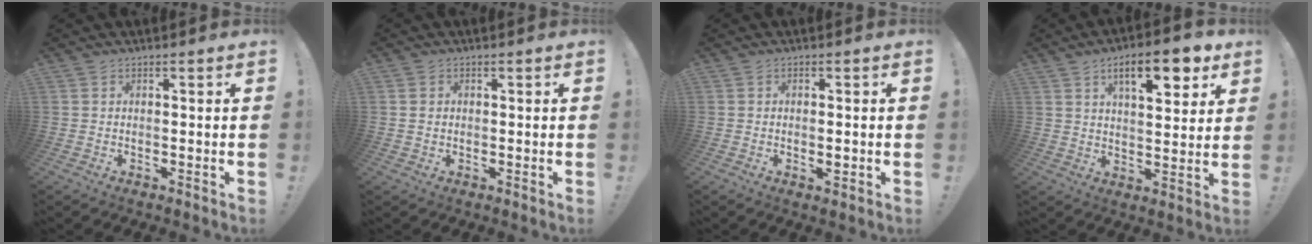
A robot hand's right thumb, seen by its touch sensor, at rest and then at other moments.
{"total": 1.4, "force": [0.2, 1.3, 0.5], "torque": [-0.007, 0.003, 0.003]}
{"total": 1.5, "force": [-0.4, 0.6, 1.3], "torque": [-0.011, -0.002, -0.009]}
{"total": 13.4, "force": [6.9, 4.6, 10.5], "torque": [-0.147, -0.025, 0.108]}